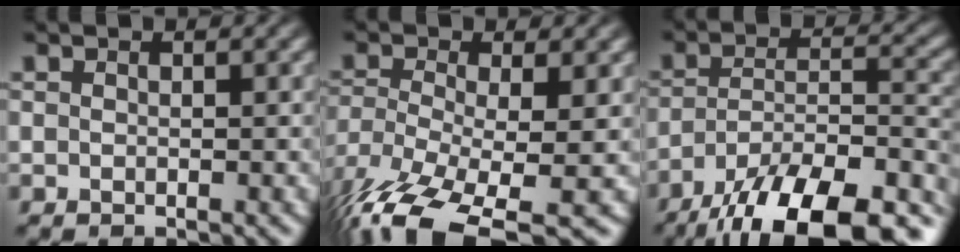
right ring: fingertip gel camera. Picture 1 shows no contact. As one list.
[{"total": 7.3, "force": [-4.4, 3.5, 4.7], "torque": [-0.116, -0.051, -0.048]}, {"total": 13.1, "force": [-8.8, 6.0, 7.7], "torque": [-0.111, -0.037, -0.117]}]